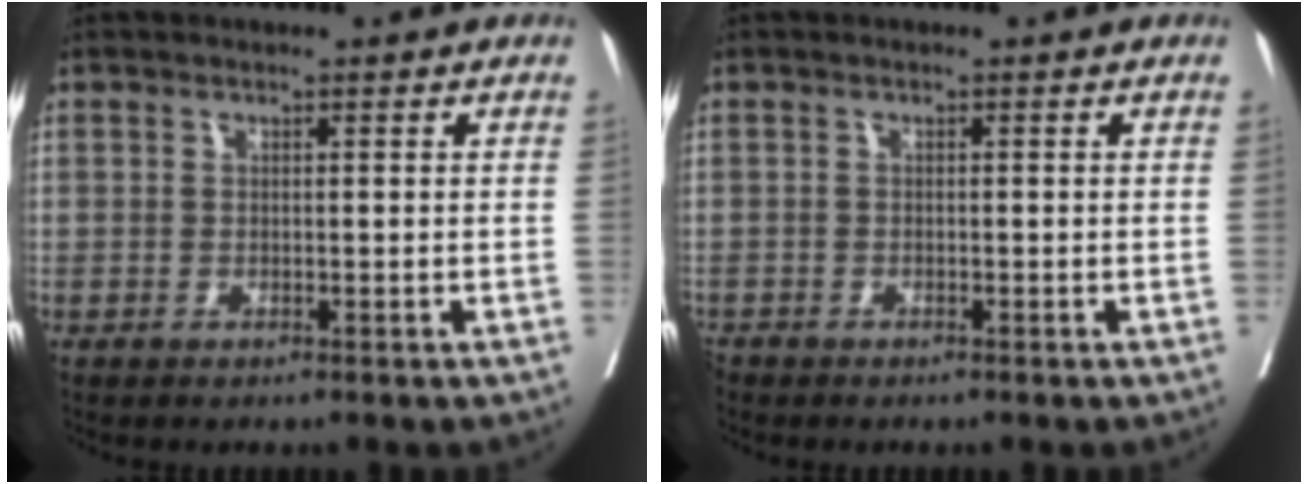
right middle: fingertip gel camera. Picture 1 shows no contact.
{"total": 1.1, "force": [-1.0, 0.3, 0.2], "torque": [-0.009, -0.004, -0.021]}